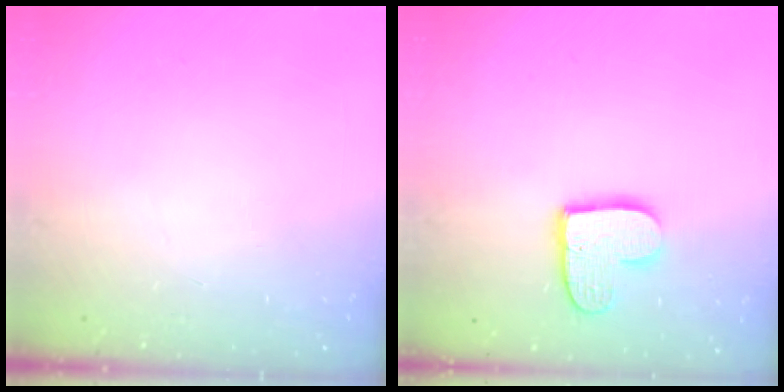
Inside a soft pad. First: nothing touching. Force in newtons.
{"total": 12.1, "press": 12.0, "slide": 0.9}